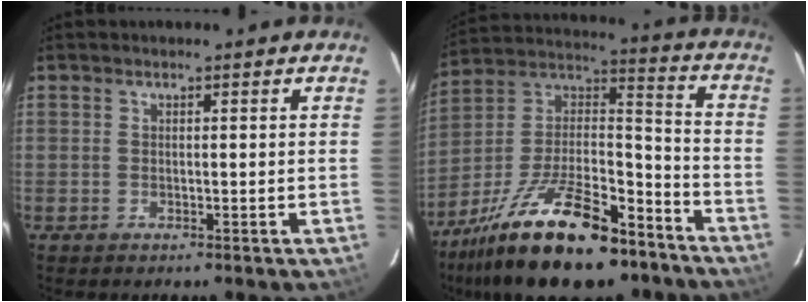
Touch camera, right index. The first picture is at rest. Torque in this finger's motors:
{"motor_torque": [0.96, -1.18, 1.05, 0.21]}